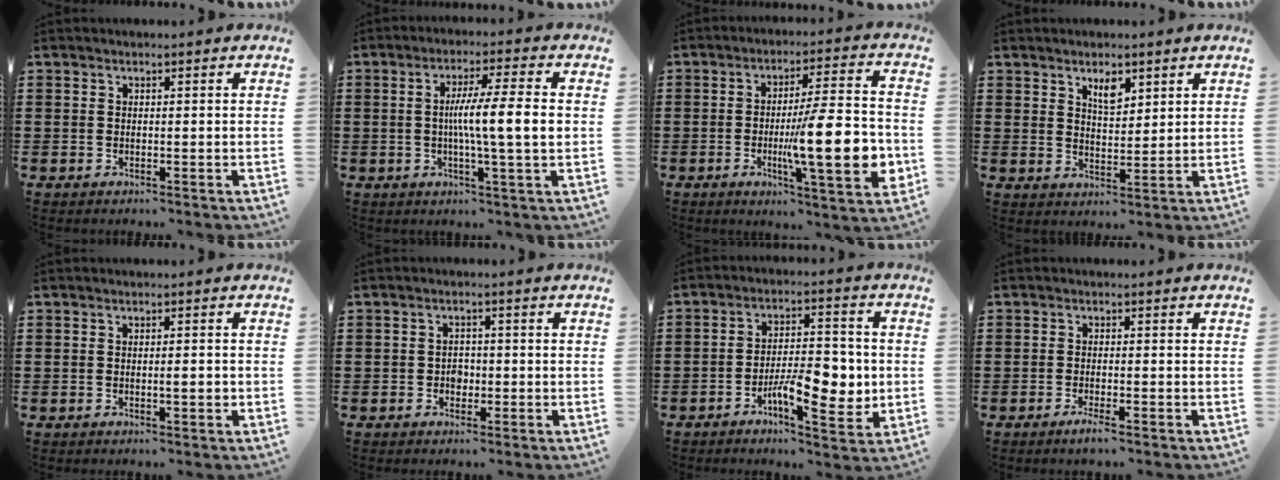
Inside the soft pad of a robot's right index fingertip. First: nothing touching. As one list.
[{"total": 8.1, "force": [0.0, 0.1, 8.1], "torque": [-0.145, -0.003, -0.007]}, {"total": 15.0, "force": [-2.9, 3.0, 14.4], "torque": [-0.216, -0.015, -0.053]}, {"total": 3.7, "force": [2.5, 1.6, 2.2], "torque": [-0.041, 0.003, 0.043]}, {"total": 1.8, "force": [-0.3, 0.3, 1.7], "torque": [-0.030, -0.003, -0.006]}, {"total": 1.8, "force": [-0.5, 1.4, 1.0], "torque": [-0.021, 0.002, -0.012]}, {"total": 9.9, "force": [-2.7, 4.2, 8.5], "torque": [-0.120, -0.002, -0.045]}, {"total": 2.0, "force": [-1.2, -0.1, 1.6], "torque": [-0.032, -0.008, -0.024]}]